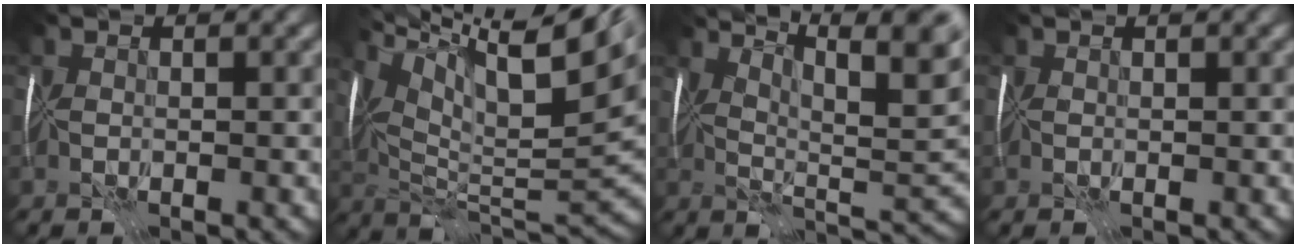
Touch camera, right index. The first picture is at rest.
{"total": 14.9, "force": [8.4, 4.1, 11.6], "torque": [-0.212, 0.028, 0.149]}
{"total": 13.3, "force": [8.0, 3.9, 9.9], "torque": [-0.150, 0.022, 0.104]}
{"total": 1.1, "force": [0.9, 0.4, 0.5], "torque": [-0.001, 0.005, 0.016]}